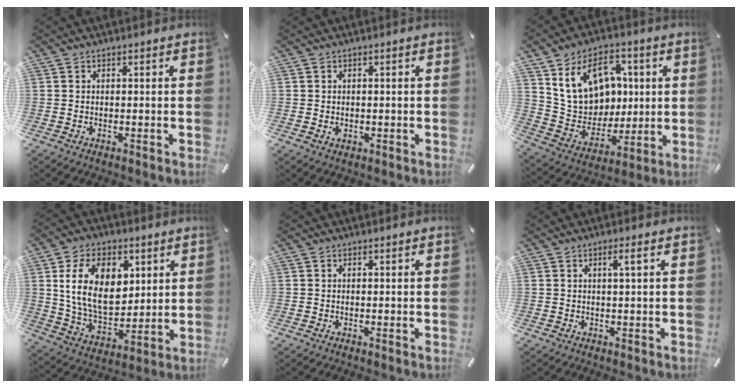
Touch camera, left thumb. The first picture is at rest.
{"total": 0.9, "force": [0.1, 0.9, 0.2], "torque": [-0.005, 0.005, -0.001]}
{"total": 16.9, "force": [6.1, 13.2, 8.5], "torque": [-0.149, -0.011, 0.126]}
{"total": 17.1, "force": [4.9, 11.6, 11.5], "torque": [-0.219, 0.000, 0.089]}
{"total": 0.0}
{"total": 2.5, "force": [0.8, 0.0, 2.4], "torque": [-0.047, 0.002, 0.011]}